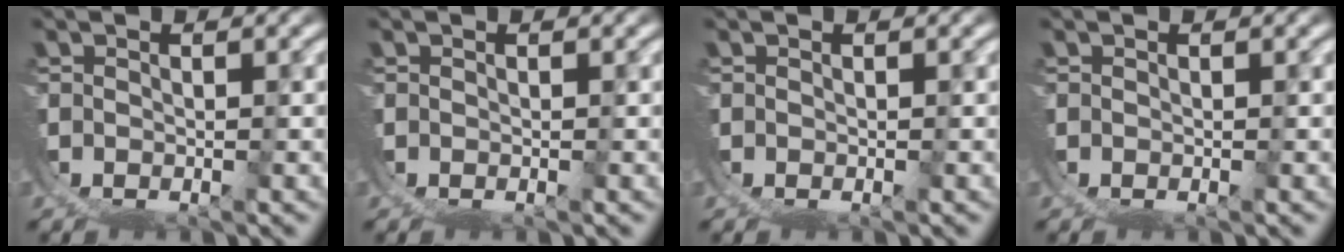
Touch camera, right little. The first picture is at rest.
{"total": 0.0}
{"total": 0.0}
{"total": 0.0}